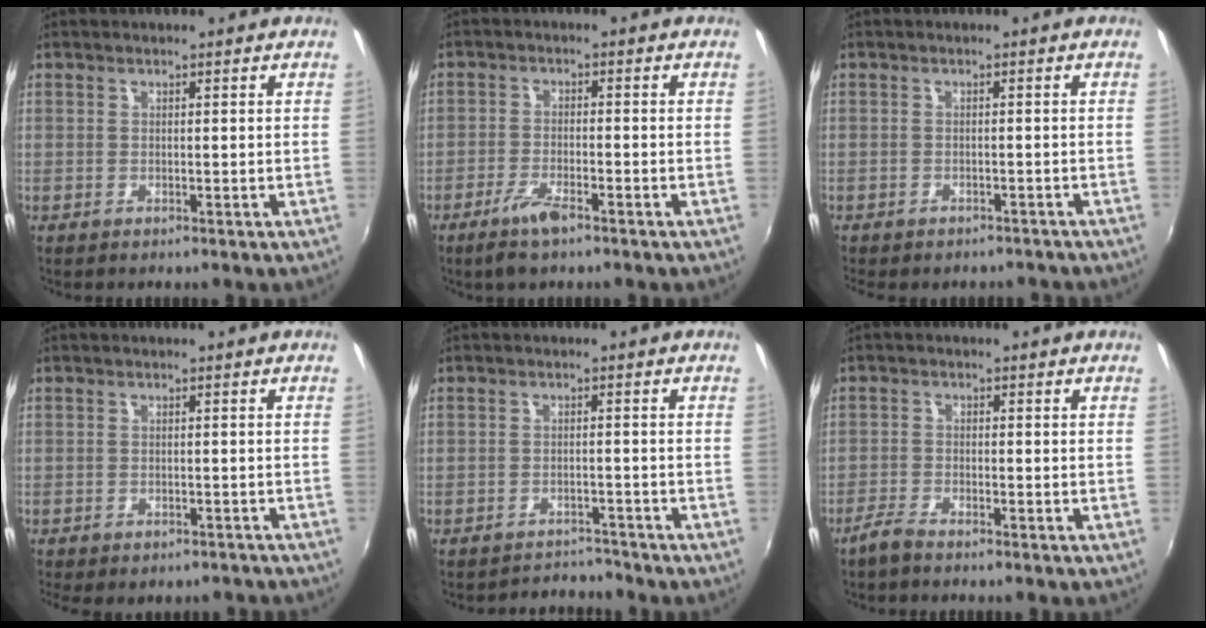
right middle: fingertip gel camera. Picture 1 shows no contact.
{"total": 4.9, "force": [-3.5, 1.3, 3.2], "torque": [-0.079, -0.008, -0.067]}
{"total": 6.1, "force": [-5.3, 2.3, 1.9], "torque": [-0.044, -0.014, -0.065]}
{"total": 6.6, "force": [-5.4, 2.7, 2.6], "torque": [-0.059, -0.020, -0.065]}
{"total": 4.9, "force": [-4.8, 0.9, -0.4], "torque": [0.000, 0.009, -0.073]}
{"total": 2.8, "force": [-2.5, 0.4, 1.2], "torque": [-0.041, -0.002, -0.053]}